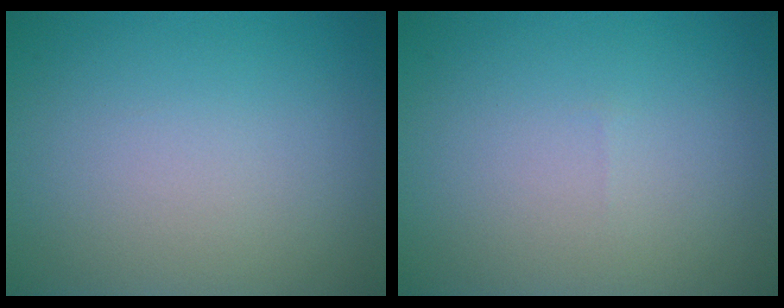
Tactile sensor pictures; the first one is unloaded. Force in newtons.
{"total": 0.0}